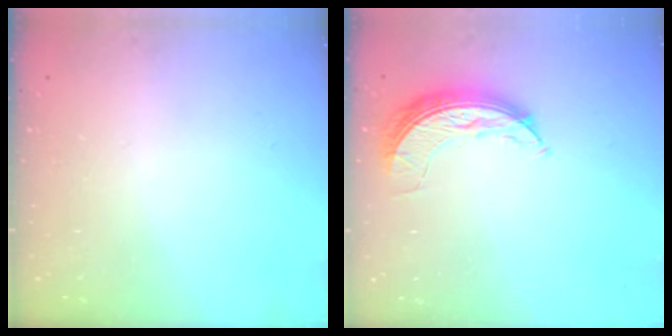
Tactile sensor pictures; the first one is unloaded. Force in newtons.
{"total": 7.6, "press": 7.6, "slide": 0.1}